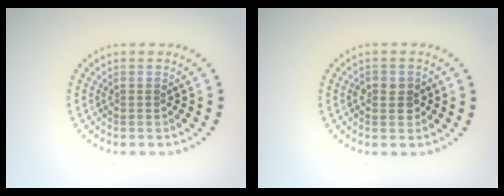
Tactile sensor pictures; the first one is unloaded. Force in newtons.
{"total": 1.9, "press": 1.9, "slide": 0.3}